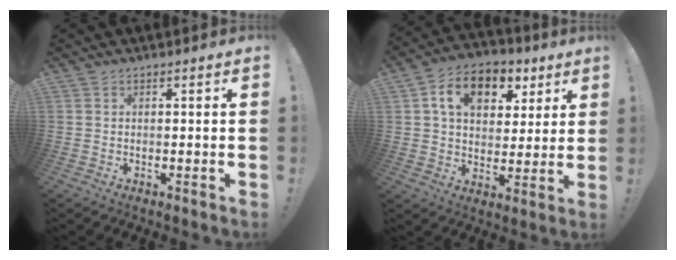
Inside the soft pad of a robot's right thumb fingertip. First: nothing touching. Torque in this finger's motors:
{"motor_torque": [1.01, 1.03, 0.15, 0.14, 0.19]}